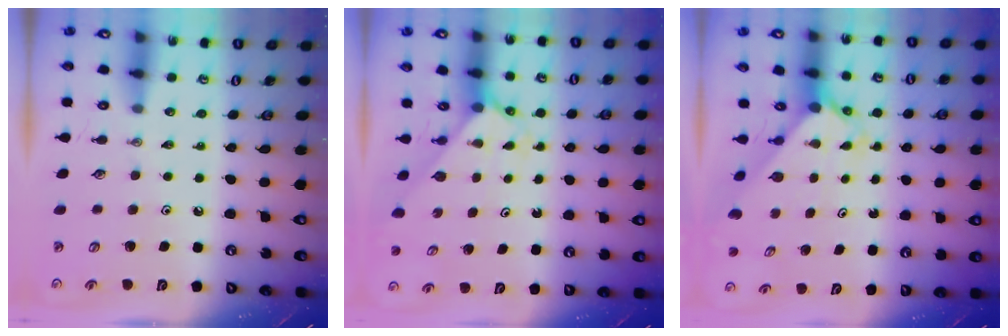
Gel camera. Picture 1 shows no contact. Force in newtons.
{"total": 2.5, "press": 2.5, "slide": 0.2}
{"total": 2.5, "press": 2.5, "slide": 0.3}